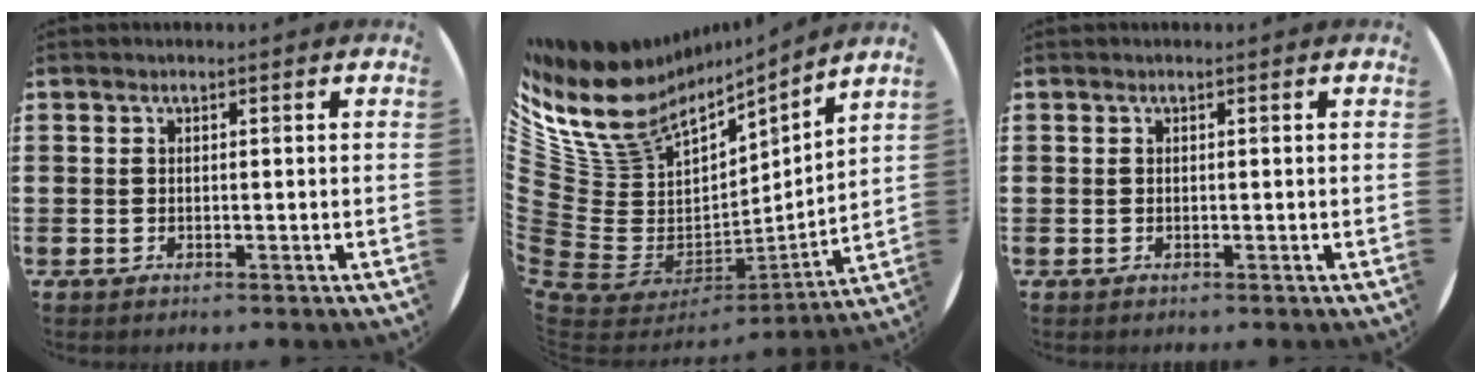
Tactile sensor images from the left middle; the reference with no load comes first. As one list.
[{"total": 12.0, "force": [6.4, 9.4, 3.7], "torque": [-0.151, -0.065, 0.120]}, {"total": 0.0}]